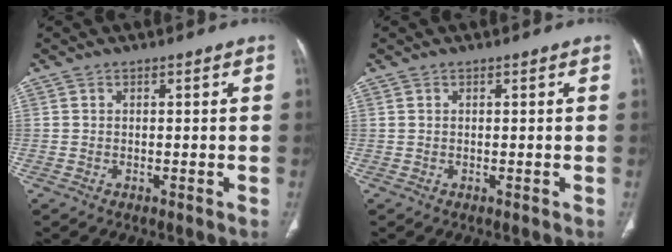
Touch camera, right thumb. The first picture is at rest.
{"total": 0.0}